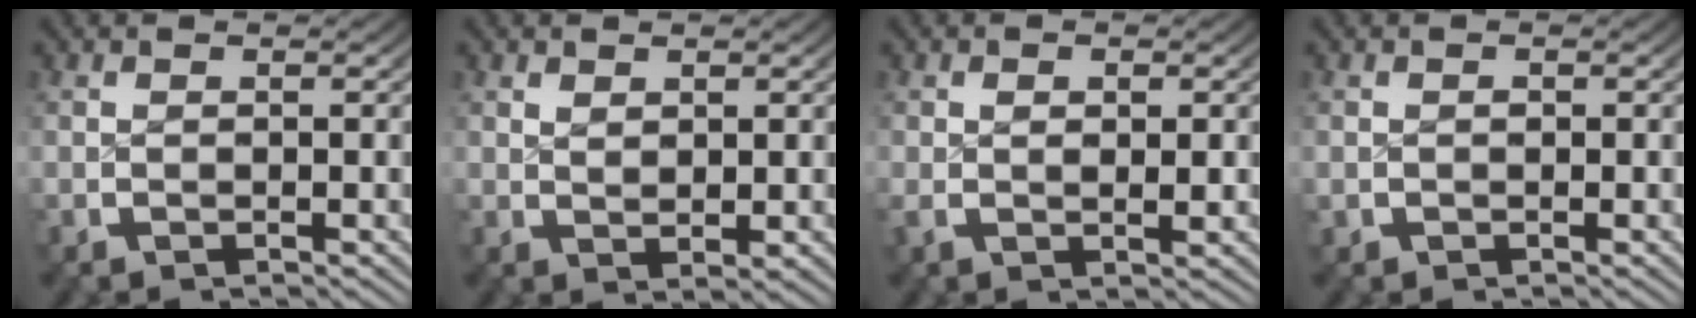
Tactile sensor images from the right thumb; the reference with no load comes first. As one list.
[{"total": 1.4, "force": [1.0, 0.4, 0.8], "torque": [-0.011, -0.006, 0.028]}, {"total": 1.7, "force": [0.3, 1.0, 1.3], "torque": [-0.029, -0.009, 0.012]}, {"total": 0.6, "force": [0.0, 0.6, 0.2], "torque": [-0.007, -0.004, 0.004]}]